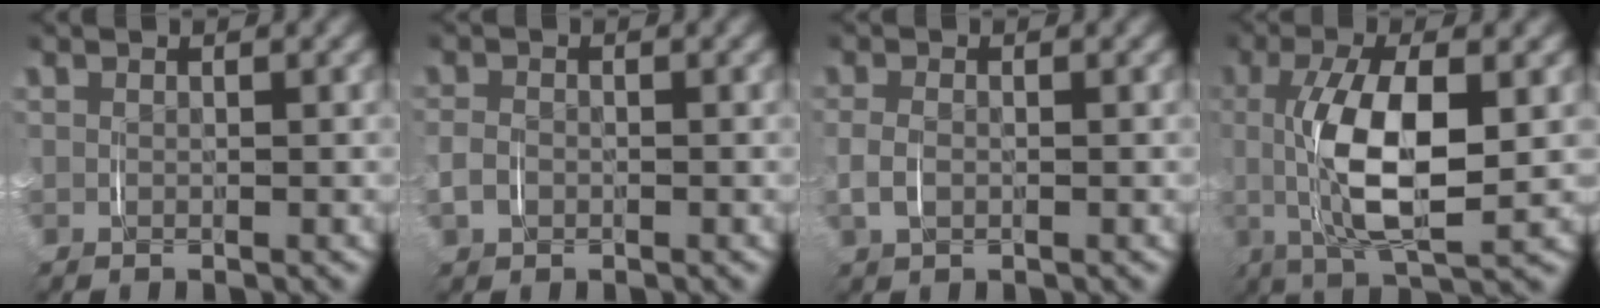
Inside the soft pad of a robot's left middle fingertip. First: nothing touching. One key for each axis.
{"total": 1.0, "fx": -0.7, "fy": 0.5, "fz": 0.4, "tx": -0.011, "ty": 0.000, "tz": -0.013}
{"total": 1.1, "fx": -0.5, "fy": 0.3, "fz": 0.9, "tx": -0.022, "ty": -0.001, "tz": -0.005}
{"total": 7.4, "fx": 0.0, "fy": 1.9, "fz": 7.1, "tx": -0.133, "ty": -0.003, "tz": 0.002}